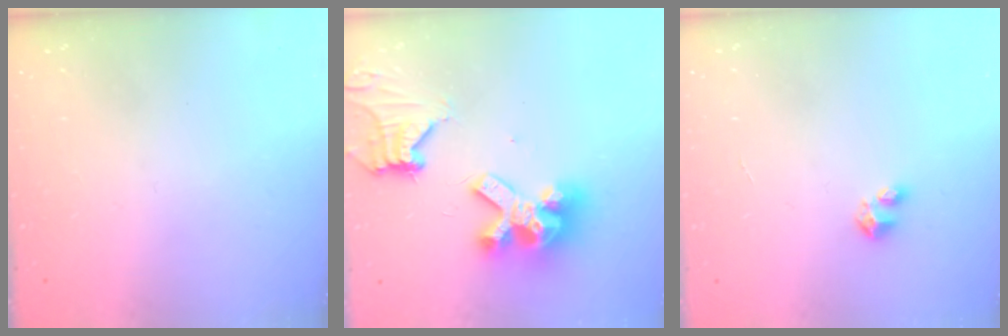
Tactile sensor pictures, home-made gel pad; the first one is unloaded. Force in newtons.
{"total": 14.2, "press": 14.2, "slide": 1.1}
{"total": 3.0, "press": 2.9, "slide": 0.2}